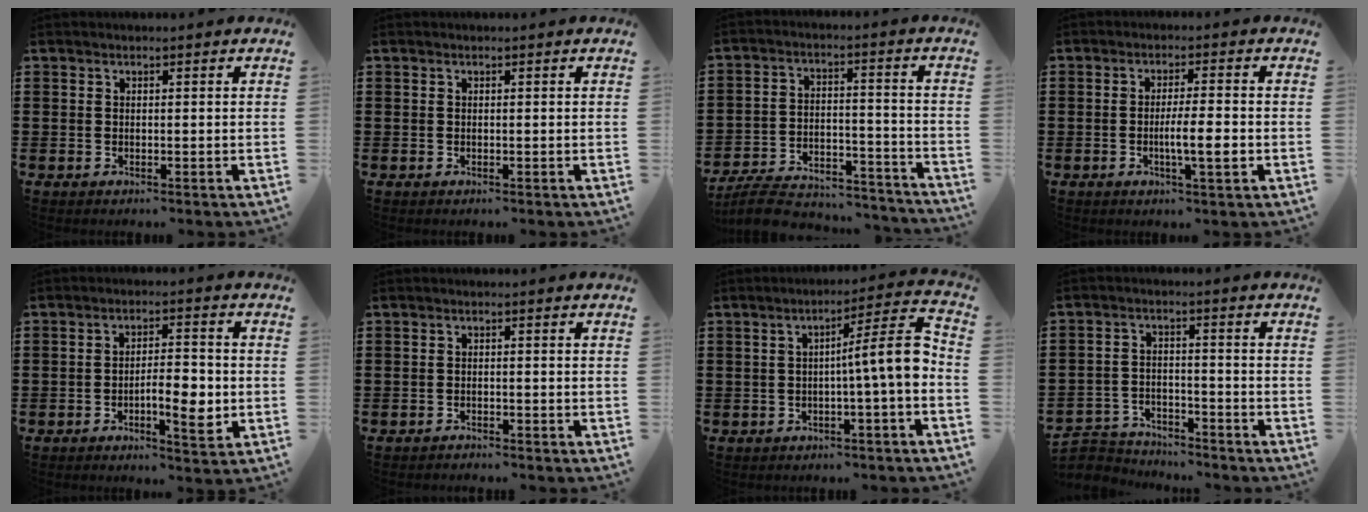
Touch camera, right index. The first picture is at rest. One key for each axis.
{"total": 0.0}
{"total": 7.5, "fx": -7.0, "fy": 1.7, "fz": 2.1, "tx": -0.037, "ty": 0.018, "tz": -0.136}
{"total": 5.1, "fx": -1.3, "fy": 0.6, "fz": 4.9, "tx": -0.083, "ty": -0.003, "tz": -0.023}
{"total": 5.9, "fx": -1.7, "fy": 2.1, "fz": 5.3, "tx": -0.089, "ty": 0.007, "tz": -0.031}
{"total": 1.2, "fx": -1.2, "fy": 0.1, "fz": 0.0, "tx": -0.003, "ty": 0.002, "tz": -0.026}
{"total": 8.6, "fx": -0.4, "fy": 1.0, "fz": 8.5, "tx": -0.128, "ty": -0.013, "tz": -0.014}
{"total": 4.3, "fx": -4.2, "fy": 1.0, "fz": -0.1, "tx": -0.013, "ty": 0.004, "tz": -0.093}